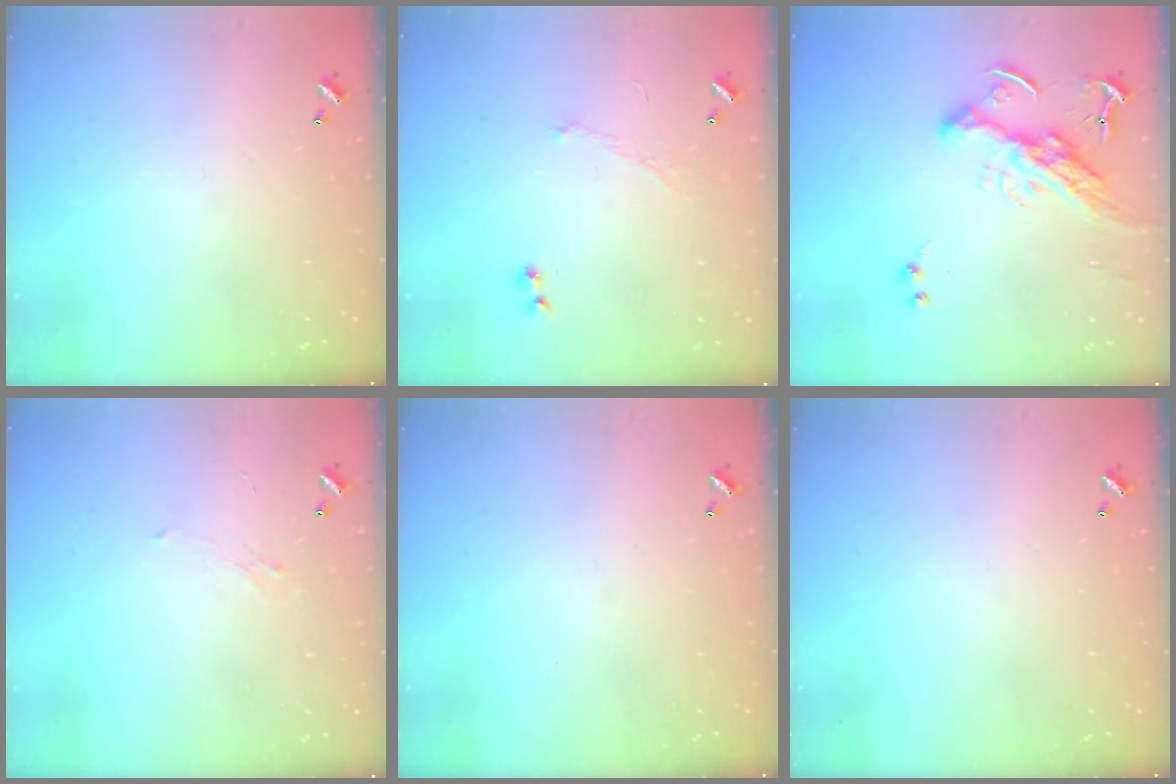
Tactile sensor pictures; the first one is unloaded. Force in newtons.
{"total": 1.2, "press": 1.0, "slide": 0.8}
{"total": 12.7, "press": 12.6, "slide": 1.7}
{"total": 1.3, "press": 1.1, "slide": 0.7}
{"total": 0.0}
{"total": 0.0}